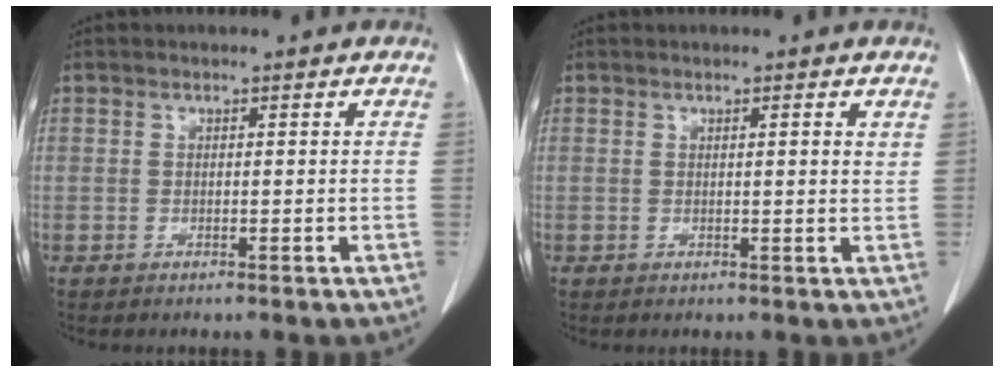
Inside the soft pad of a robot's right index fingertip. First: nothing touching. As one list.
[{"total": 1.5, "force": [0.8, 0.1, 1.3], "torque": [-0.022, -0.003, 0.008]}]